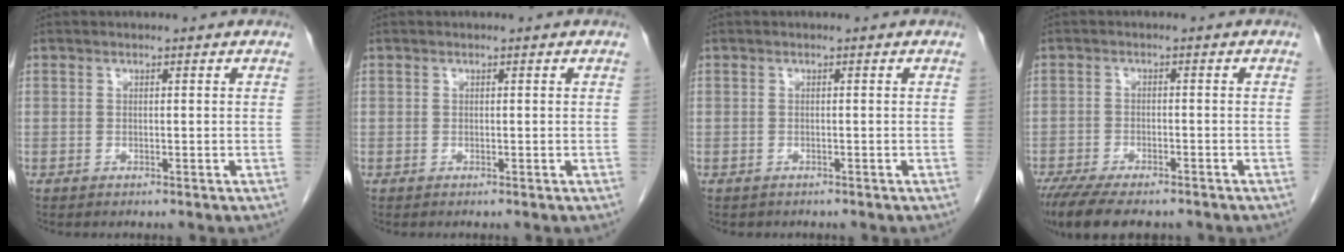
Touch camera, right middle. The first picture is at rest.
{"total": 0.0}
{"total": 0.9, "force": [-0.8, 0.5, 0.1], "torque": [-0.013, 0.001, -0.010]}
{"total": 12.0, "force": [-9.4, 3.8, 6.3], "torque": [-0.111, -0.011, -0.143]}